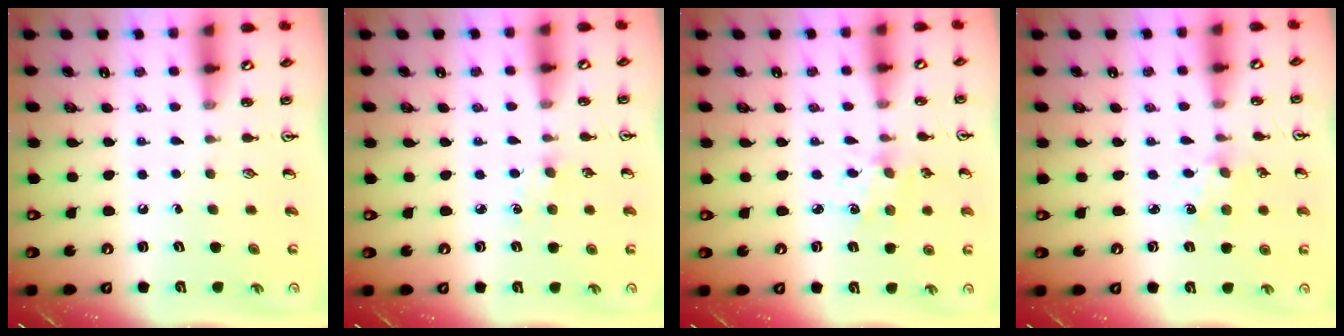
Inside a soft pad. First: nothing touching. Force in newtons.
{"total": 2.8, "press": 2.8, "slide": 0.4}
{"total": 2.9, "press": 2.9, "slide": 0.3}
{"total": 2.7, "press": 2.7, "slide": 0.4}